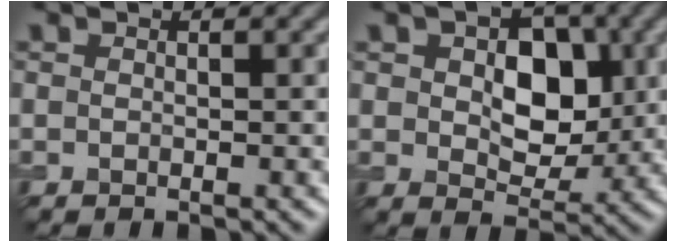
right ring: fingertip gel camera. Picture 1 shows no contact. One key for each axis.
{"total": 6.0, "fx": 1.0, "fy": 4.0, "fz": 4.4, "tx": -0.073, "ty": 0.001, "tz": 0.019}